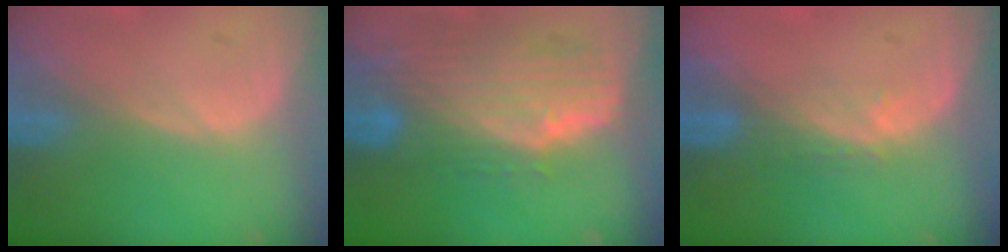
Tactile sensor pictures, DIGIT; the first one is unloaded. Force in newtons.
{"total": 9.9, "press": 8.8, "slide": 4.5}
{"total": 2.9, "press": 2.4, "slide": 1.7}